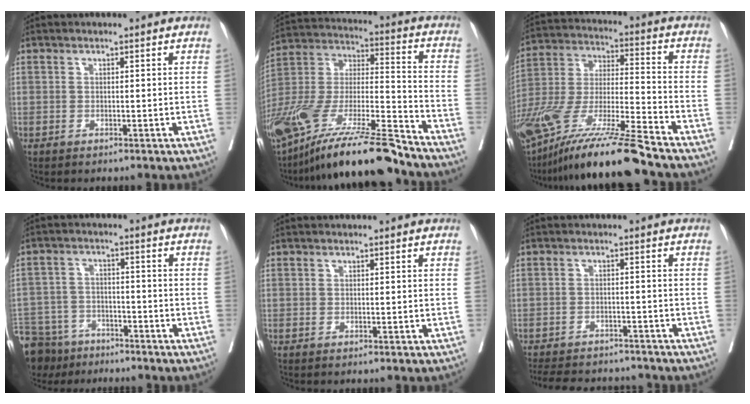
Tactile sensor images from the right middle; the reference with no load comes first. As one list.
[{"total": 25.7, "force": [-19.8, 2.9, 16.1], "torque": [-0.319, -0.045, -0.360]}, {"total": 22.2, "force": [-16.9, 0.3, 14.4], "torque": [-0.300, -0.052, -0.315]}, {"total": 13.0, "force": [-10.3, 7.0, 3.6], "torque": [-0.091, 0.002, -0.161]}, {"total": 0.0}, {"total": 13.7, "force": [-12.3, 4.2, 4.3], "torque": [-0.097, -0.002, -0.161]}]